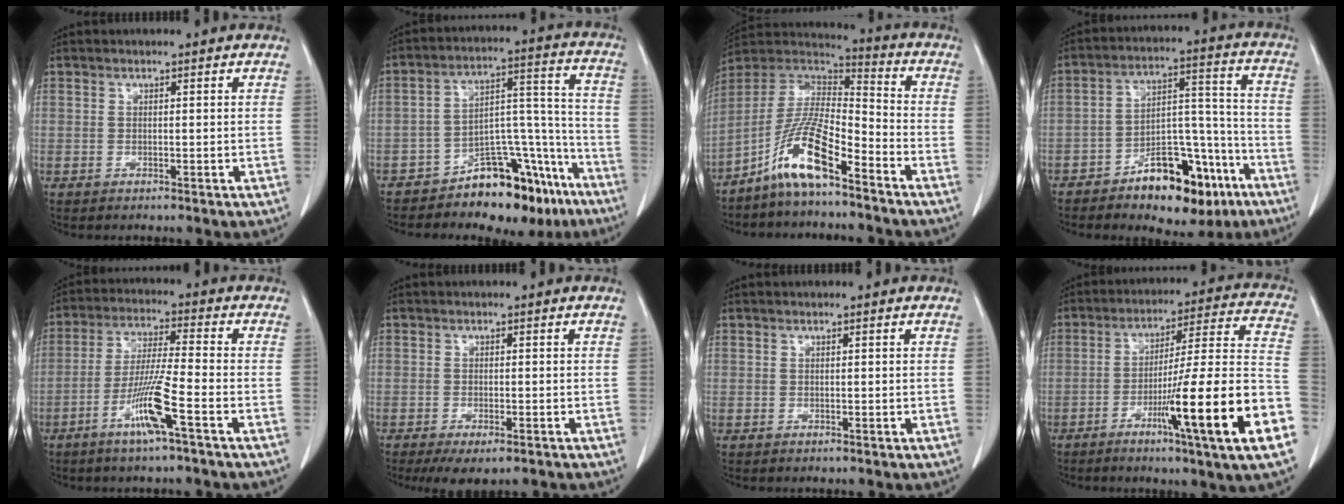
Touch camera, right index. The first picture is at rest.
{"total": 15.7, "force": [-11.8, 6.4, 8.3], "torque": [-0.082, 0.075, -0.177]}
{"total": 11.7, "force": [-7.6, 2.1, 8.6], "torque": [-0.174, 0.014, -0.146]}
{"total": 14.5, "force": [-8.9, 6.5, 9.5], "torque": [-0.124, 0.037, -0.133]}
{"total": 9.0, "force": [-4.3, -0.5, 7.9], "torque": [-0.156, -0.011, -0.086]}
{"total": 4.9, "force": [-3.4, 1.7, 3.1], "torque": [-0.039, -0.009, -0.049]}
{"total": 0.0}
{"total": 20.4, "force": [-8.0, -0.8, 18.8], "torque": [-0.252, -0.009, -0.127]}